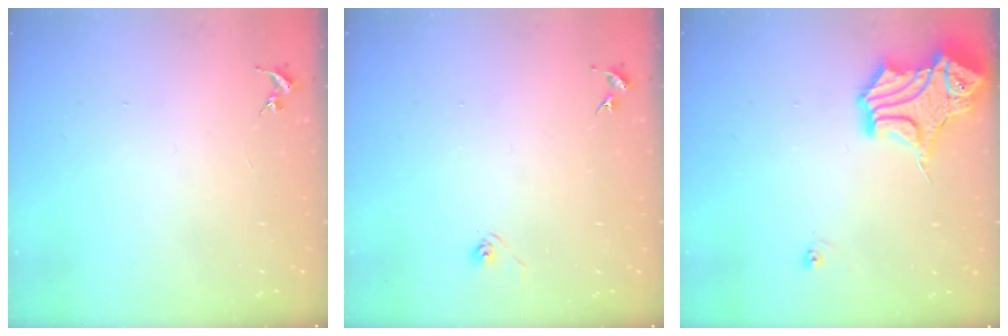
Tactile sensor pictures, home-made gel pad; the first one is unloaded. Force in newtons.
{"total": 3.0, "press": 2.5, "slide": 1.7}
{"total": 16.1, "press": 16.0, "slide": 2.0}